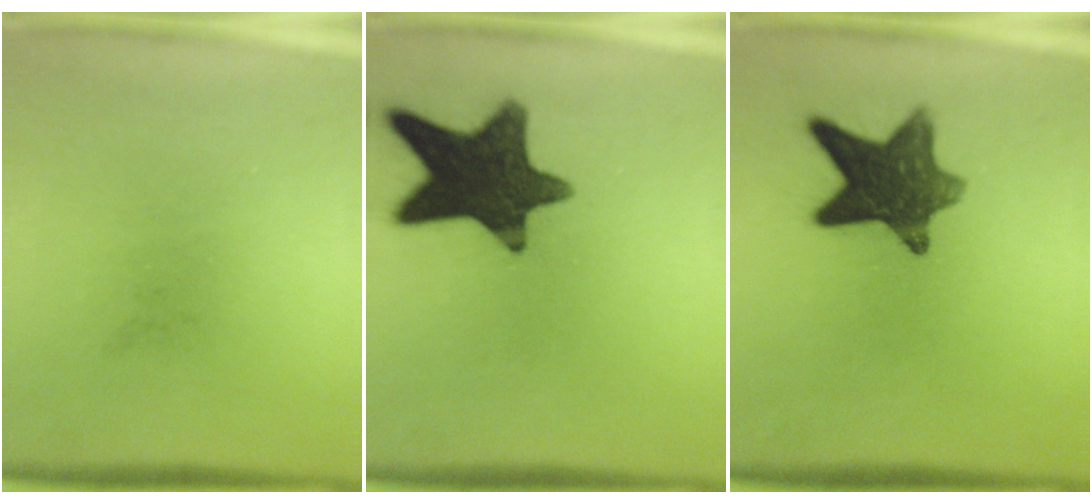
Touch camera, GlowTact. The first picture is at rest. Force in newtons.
{"total": 16.0}
{"total": 11.8}